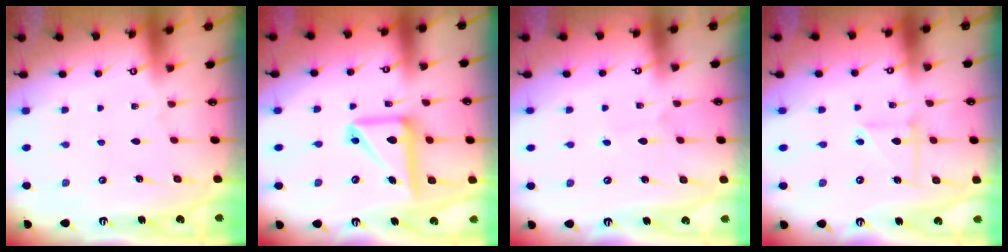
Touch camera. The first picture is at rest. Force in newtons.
{"total": 14.6, "press": 14.5, "slide": 1.9}
{"total": 3.8, "press": 3.8, "slide": 0.5}
{"total": 4.2, "press": 4.2, "slide": 0.4}